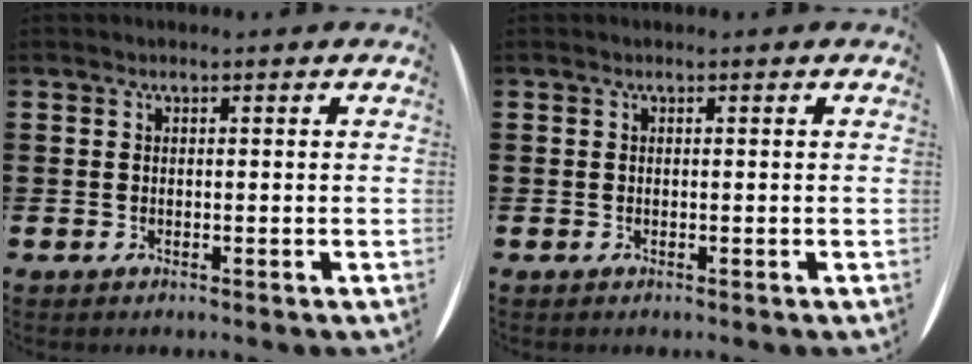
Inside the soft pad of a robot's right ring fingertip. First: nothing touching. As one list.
[{"total": 0.0}]